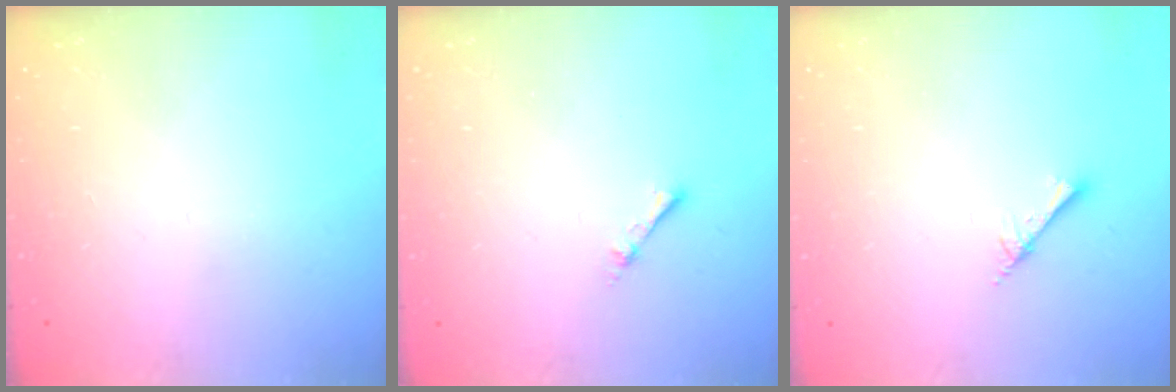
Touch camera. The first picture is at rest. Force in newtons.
{"total": 1.9, "press": 1.9, "slide": 0.3}
{"total": 2.5, "press": 2.5, "slide": 0.2}